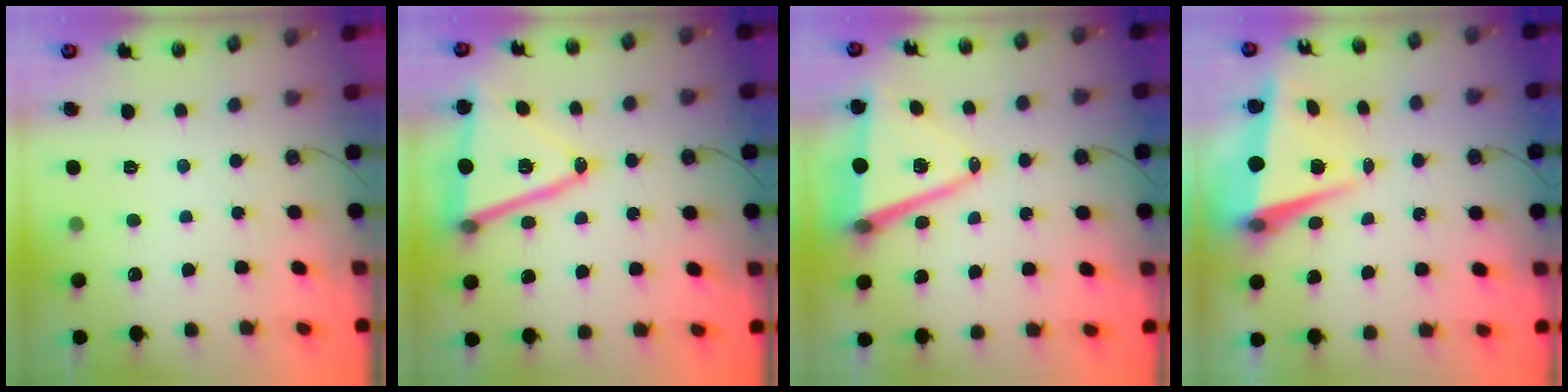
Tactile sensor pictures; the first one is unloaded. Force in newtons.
{"total": 17.8, "press": 17.4, "slide": 3.8}
{"total": 13.5, "press": 12.9, "slide": 3.9}
{"total": 6.3, "press": 6.1, "slide": 1.6}